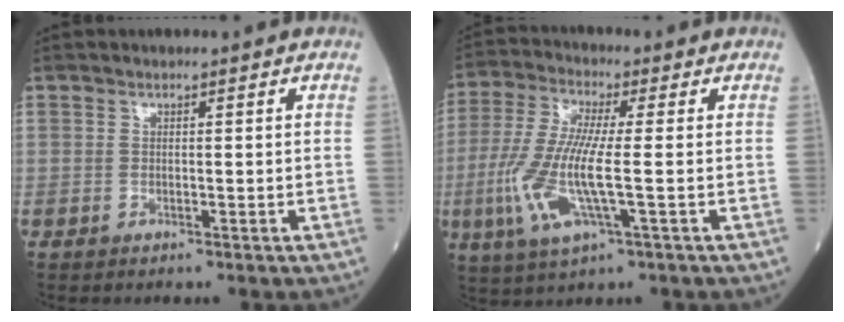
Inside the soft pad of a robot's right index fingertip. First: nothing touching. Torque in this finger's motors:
{"motor_torque": [0.50, -0.45, 0.64, 0.21]}